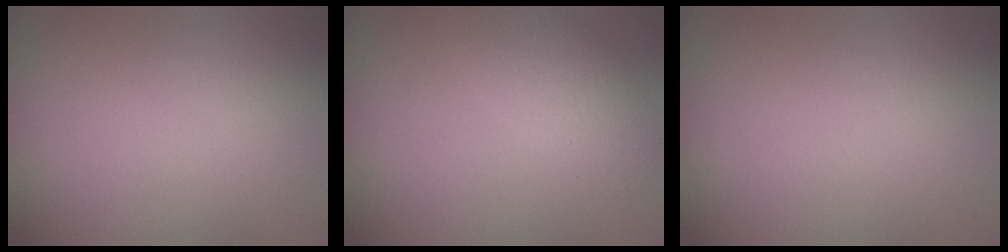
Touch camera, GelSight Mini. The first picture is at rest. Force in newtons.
{"total": 2.9, "press": 2.9, "slide": 0.2}
{"total": 0.0}